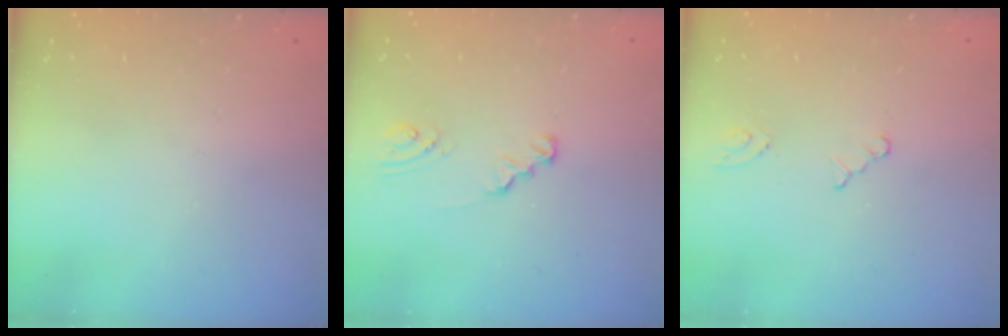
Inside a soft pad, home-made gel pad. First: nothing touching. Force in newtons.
{"total": 1.7, "press": 1.7, "slide": 0.1}
{"total": 2.8, "press": 2.8, "slide": 0.4}